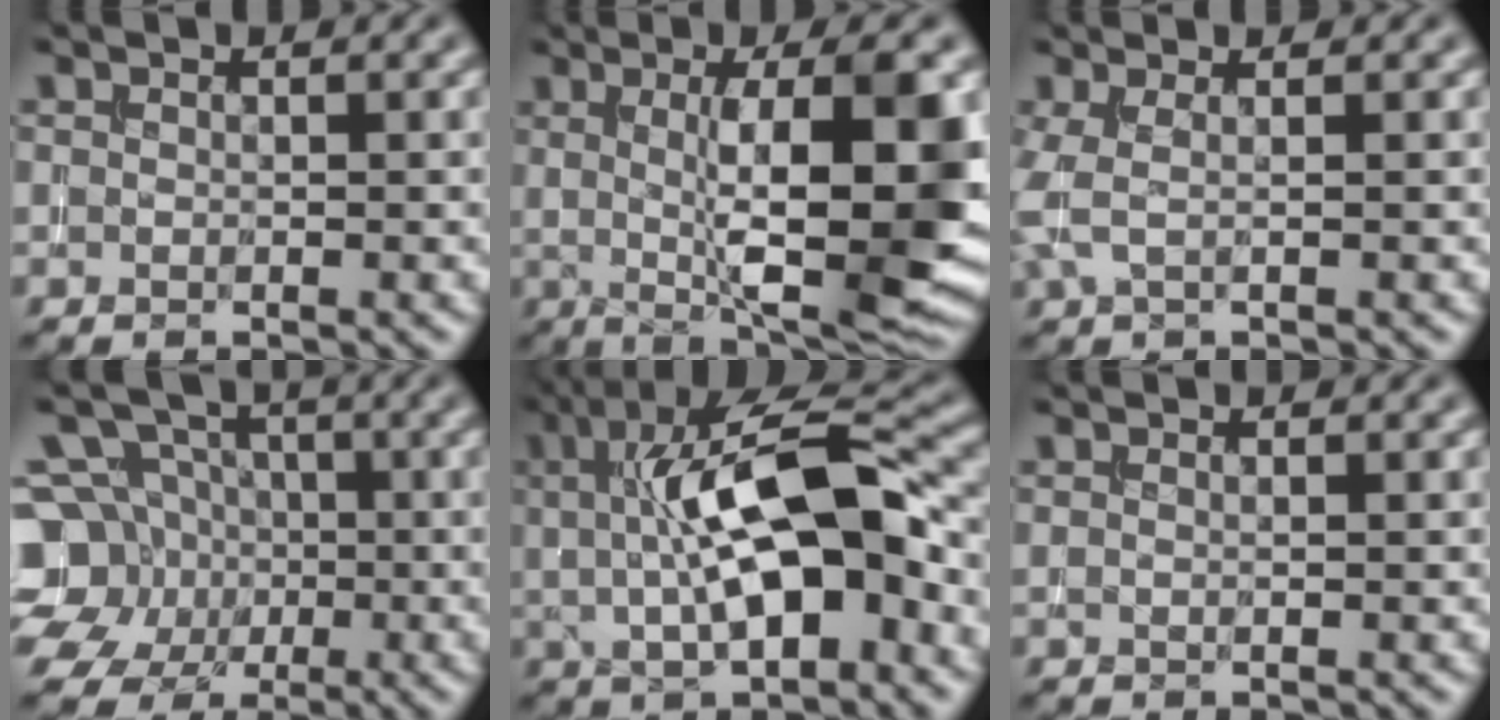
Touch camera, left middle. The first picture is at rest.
{"total": 11.7, "force": [0.4, 2.8, 11.4], "torque": [-0.156, -0.006, 0.013]}
{"total": 1.8, "force": [0.2, 0.5, 1.7], "torque": [-0.043, 0.007, -0.002]}
{"total": 10.2, "force": [-1.6, 9.4, 3.6], "torque": [-0.088, 0.019, -0.062]}
{"total": 11.4, "force": [1.1, 4.1, 10.6], "torque": [-0.157, 0.019, 0.011]}
{"total": 0.9, "force": [0.5, 0.4, 0.7], "torque": [-0.003, 0.001, -0.001]}